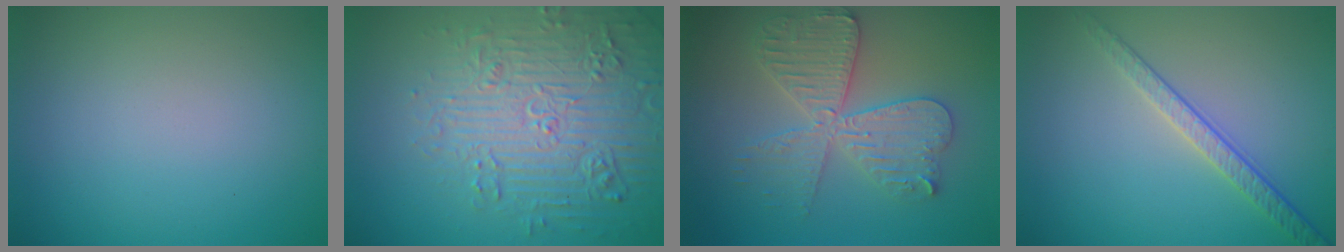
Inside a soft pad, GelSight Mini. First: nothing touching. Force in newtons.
{"total": 7.5, "press": 7.3, "slide": 1.7}
{"total": 5.5, "press": 5.5, "slide": 0.8}
{"total": 2.4, "press": 2.0, "slide": 1.4}